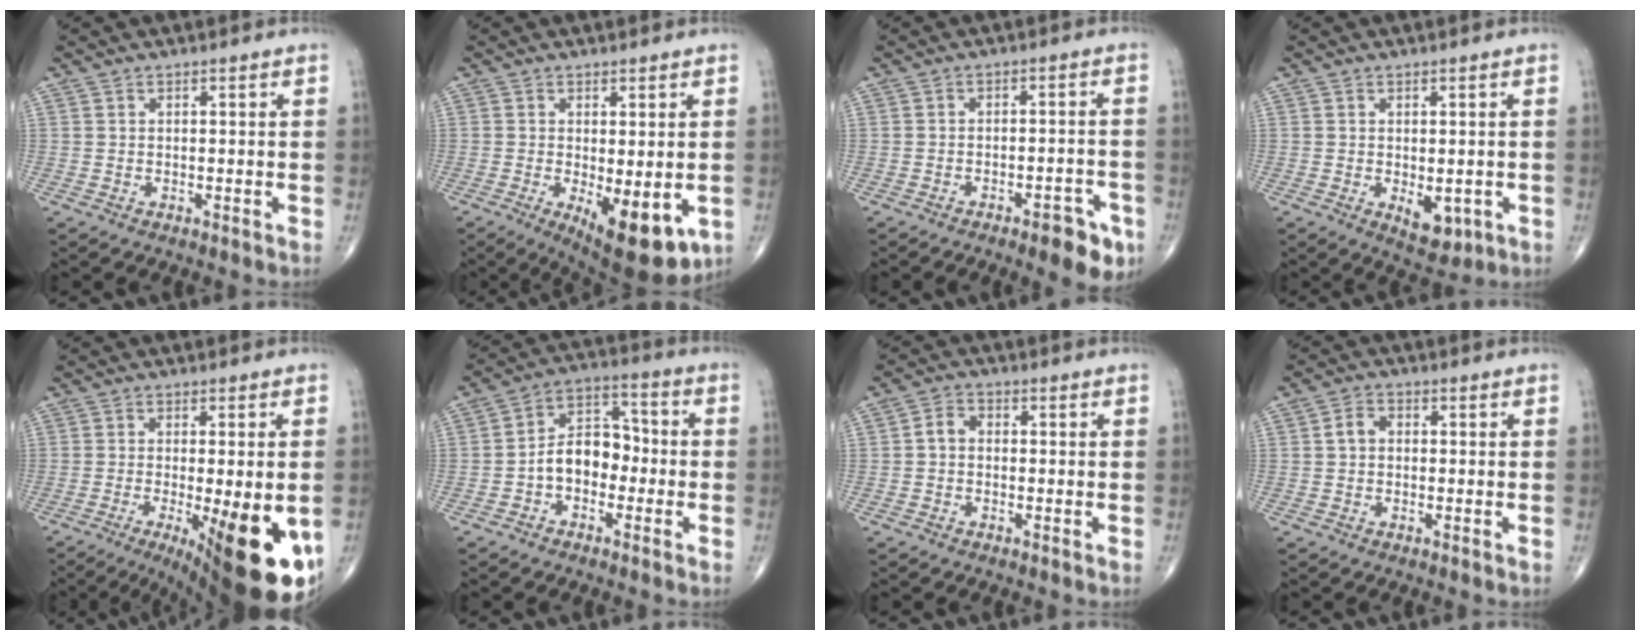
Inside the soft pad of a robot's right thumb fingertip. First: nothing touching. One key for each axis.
{"total": 11.5, "fx": -3.2, "fy": 4.4, "fz": 10.1, "tx": -0.129, "ty": -0.023, "tz": -0.034}
{"total": 7.3, "fx": -4.2, "fy": 2.5, "fz": 5.4, "tx": -0.052, "ty": 0.023, "tz": -0.051}
{"total": 5.1, "fx": -1.2, "fy": 2.8, "fz": 4.1, "tx": -0.039, "ty": -0.007, "tz": -0.005}
{"total": 19.6, "fx": -6.6, "fy": 5.7, "fz": 17.6, "tx": -0.190, "ty": -0.023, "tz": -0.079}
{"total": 9.3, "fx": -2.2, "fy": 6.5, "fz": 6.3, "tx": -0.077, "ty": 0.042, "tz": -0.053}
{"total": 3.0, "fx": -0.4, "fy": 2.3, "fz": 1.9, "tx": -0.024, "ty": 0.014, "tz": -0.017}
{"total": 3.0, "fx": 0.0, "fy": 2.3, "fz": 1.9, "tx": -0.029, "ty": 0.014, "tz": -0.005}